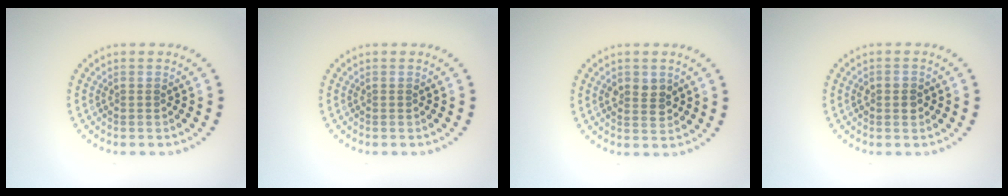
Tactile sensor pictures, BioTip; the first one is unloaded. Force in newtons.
{"total": 0.0}
{"total": 2.2, "press": 2.1, "slide": 0.2}
{"total": 1.4, "press": 1.4, "slide": 0.3}